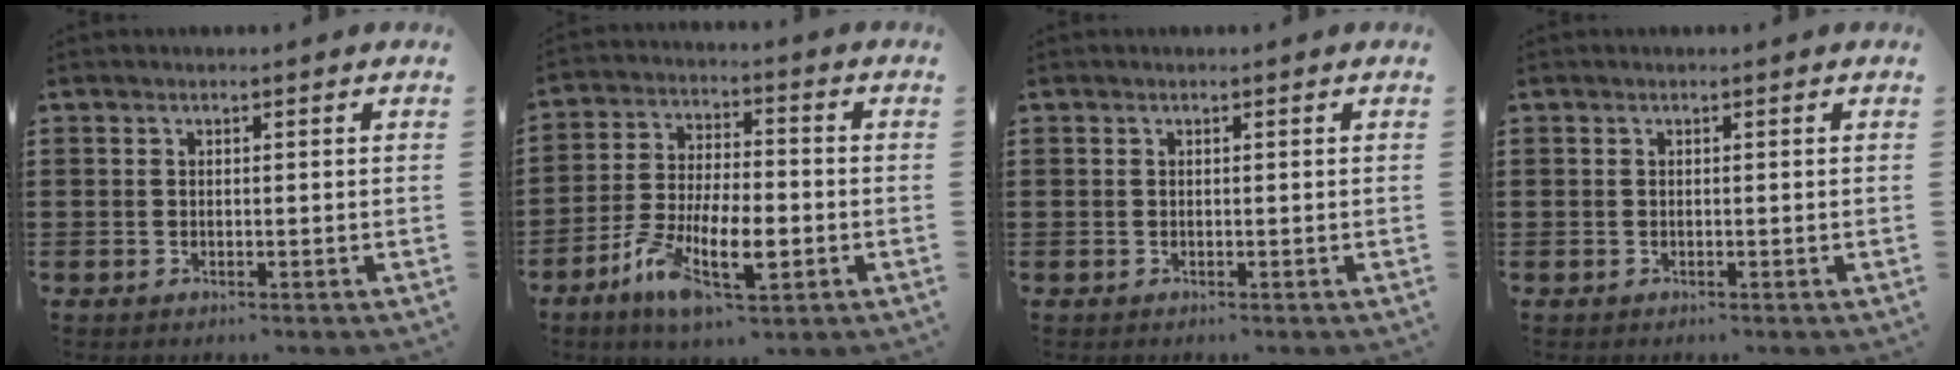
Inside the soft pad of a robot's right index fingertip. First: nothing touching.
{"total": 10.3, "force": [-4.2, 4.3, 8.4], "torque": [-0.181, -0.001, -0.080]}
{"total": 0.0}
{"total": 0.0}